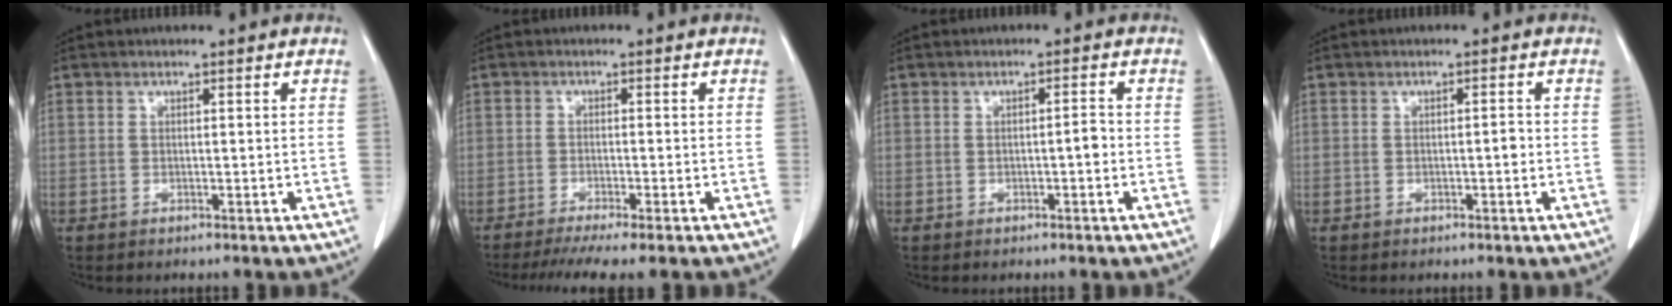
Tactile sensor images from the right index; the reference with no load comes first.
{"total": 7.0, "force": [-5.5, -0.4, 4.2], "torque": [-0.058, -0.015, -0.088]}
{"total": 1.6, "force": [-0.4, 0.3, 1.5], "torque": [-0.020, 0.002, -0.007]}
{"total": 1.1, "force": [-0.3, 0.2, 1.0], "torque": [-0.013, 0.002, -0.005]}